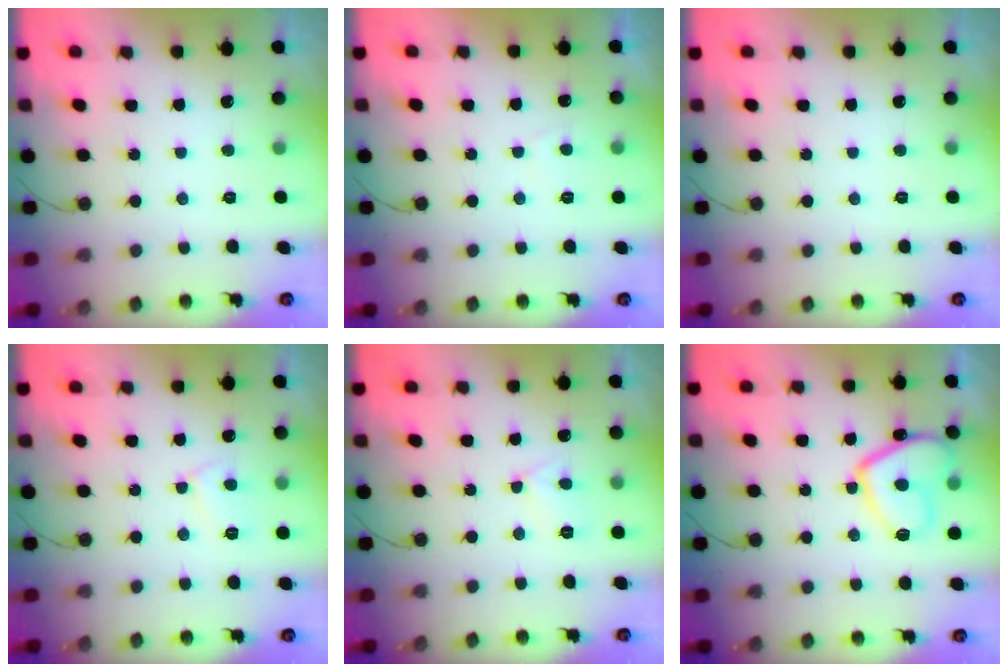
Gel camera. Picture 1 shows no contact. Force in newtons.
{"total": 0.5, "press": 0.2, "slide": 0.5}
{"total": 0.0}
{"total": 5.0, "press": 5.0, "slide": 0.4}
{"total": 6.1, "press": 6.1, "slide": 0.7}
{"total": 12.0, "press": 11.8, "slide": 1.6}